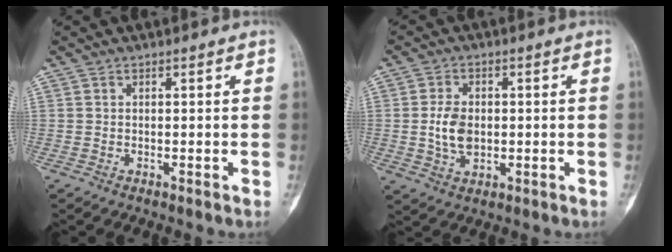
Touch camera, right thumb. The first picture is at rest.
{"total": 6.3, "force": [-0.1, 4.2, 4.6], "torque": [-0.079, -0.001, 0.002]}